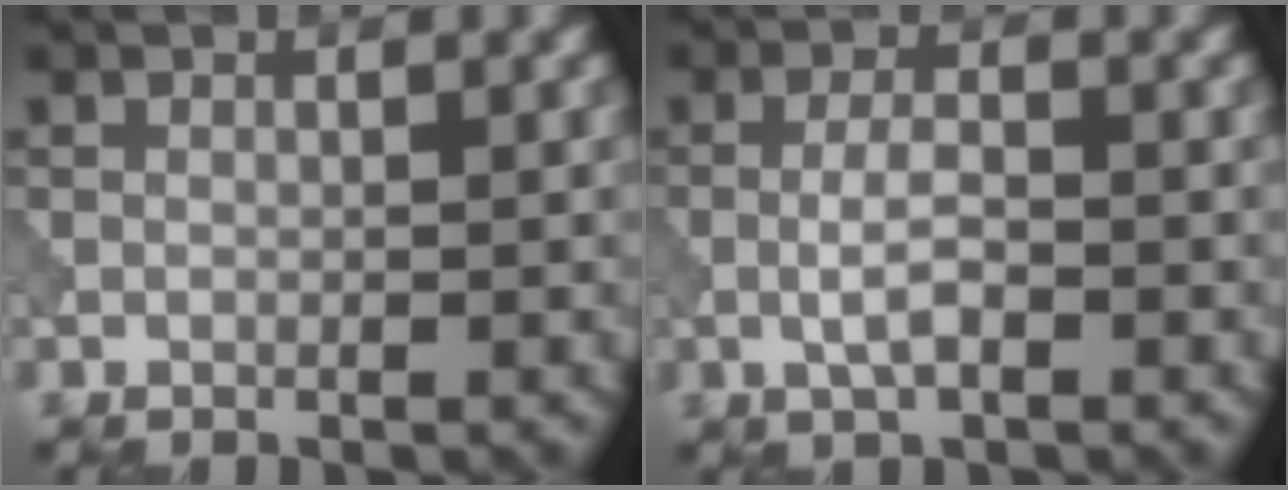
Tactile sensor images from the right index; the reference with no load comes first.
{"total": 2.6, "force": [-0.8, 0.8, 2.3], "torque": [-0.049, 0.003, -0.020]}